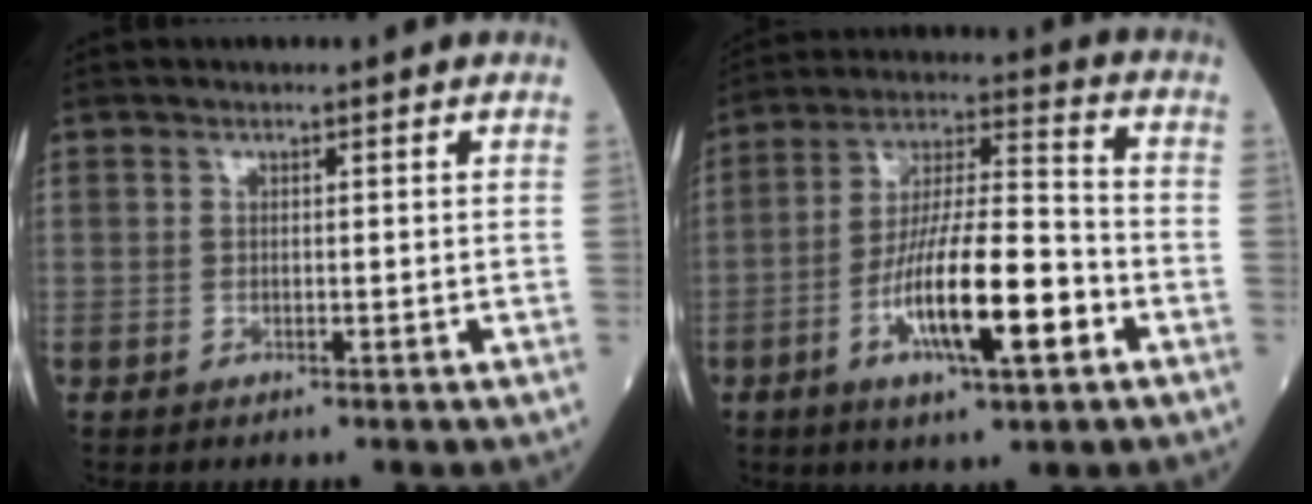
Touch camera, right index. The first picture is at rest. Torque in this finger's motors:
{"motor_torque": [1.83, -0.32, 1.06, 0.21]}